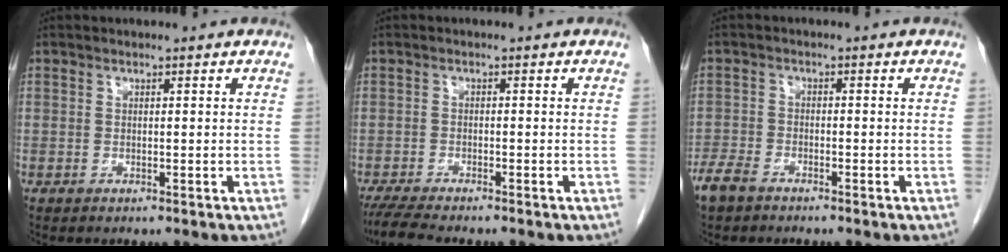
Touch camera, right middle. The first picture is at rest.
{"total": 5.5, "force": [-4.8, 0.0, 2.6], "torque": [-0.047, -0.020, -0.083]}
{"total": 3.8, "force": [-3.0, 1.5, 1.7], "torque": [-0.036, -0.001, -0.056]}